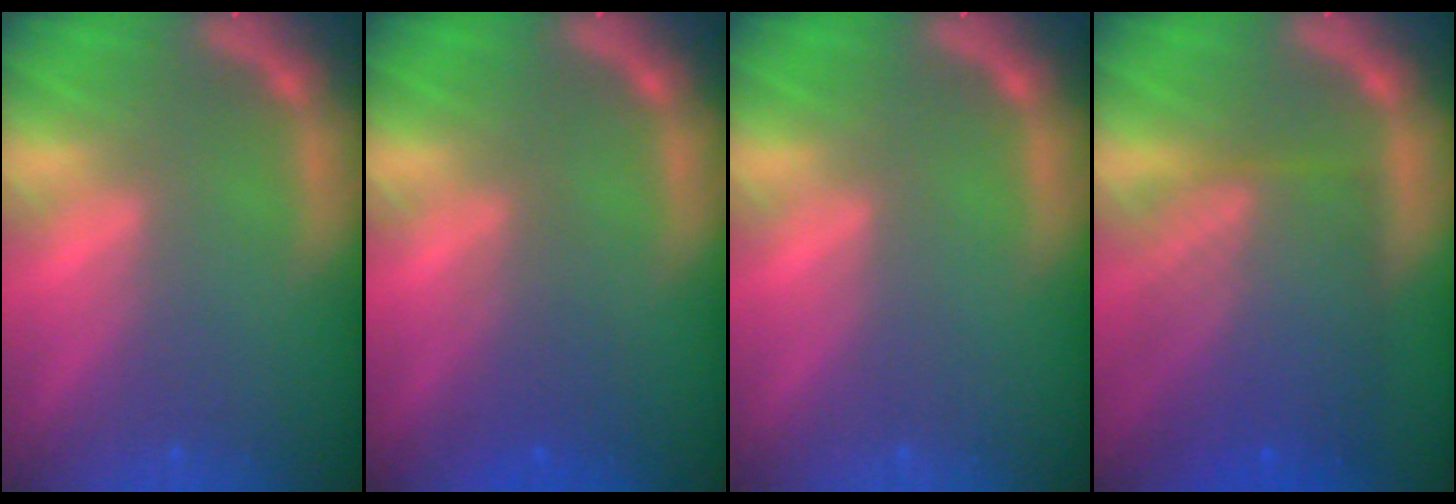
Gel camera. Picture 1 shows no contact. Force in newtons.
{"total": 2.5}
{"total": 0.0}
{"total": 9.0}